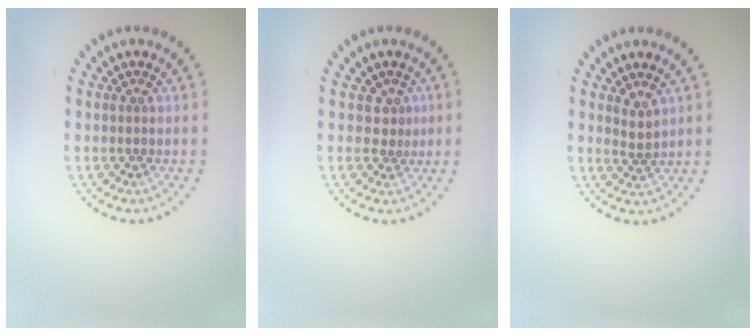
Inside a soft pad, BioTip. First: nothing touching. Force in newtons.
{"total": 1.3, "press": 0.9, "slide": 0.9}
{"total": 1.5, "press": 1.1, "slide": 1.0}